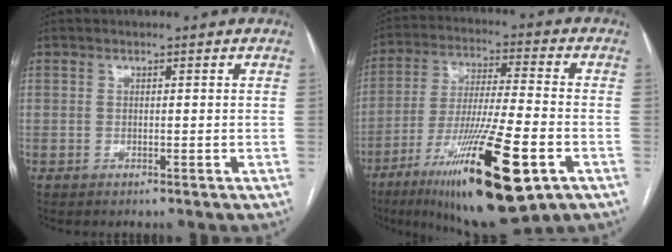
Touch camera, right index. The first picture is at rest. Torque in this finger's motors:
{"motor_torque": [2.14, 0.00, 0.66, 0.21]}